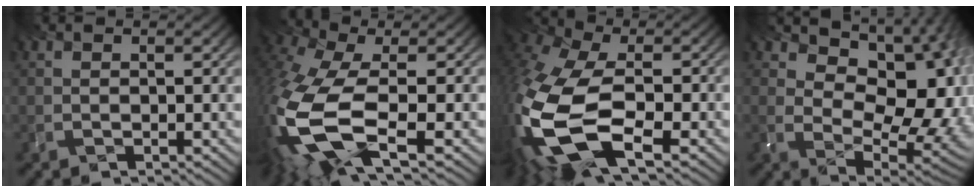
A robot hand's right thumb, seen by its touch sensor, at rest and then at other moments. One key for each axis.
{"total": 13.0, "fx": -5.9, "fy": 5.9, "fz": 10.0, "tx": -0.285, "ty": -0.049, "tz": -0.085}
{"total": 15.9, "fx": -7.2, "fy": 8.4, "fz": 11.5, "tx": -0.313, "ty": -0.066, "tz": -0.097}
{"total": 12.8, "fx": 3.1, "fy": 8.2, "fz": 9.3, "tx": -0.121, "ty": -0.003, "tz": 0.081}